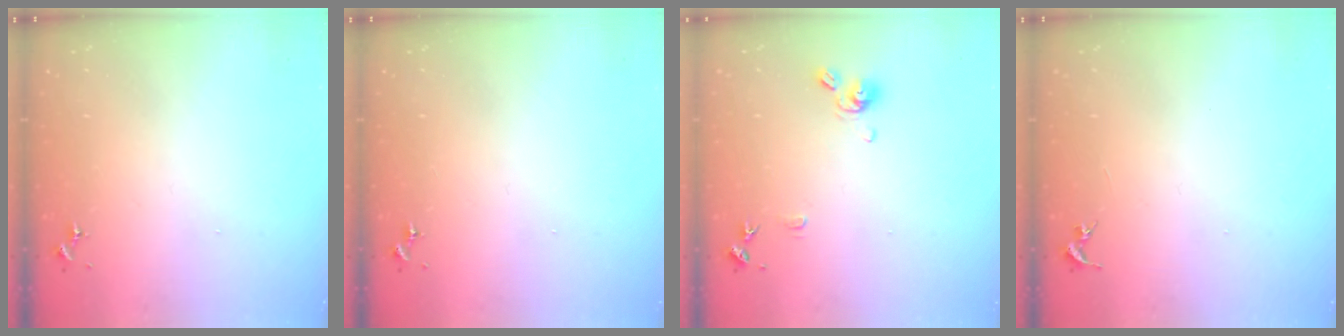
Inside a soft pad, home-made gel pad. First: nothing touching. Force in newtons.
{"total": 0.0}
{"total": 9.4, "press": 9.4, "slide": 0.9}
{"total": 0.0}